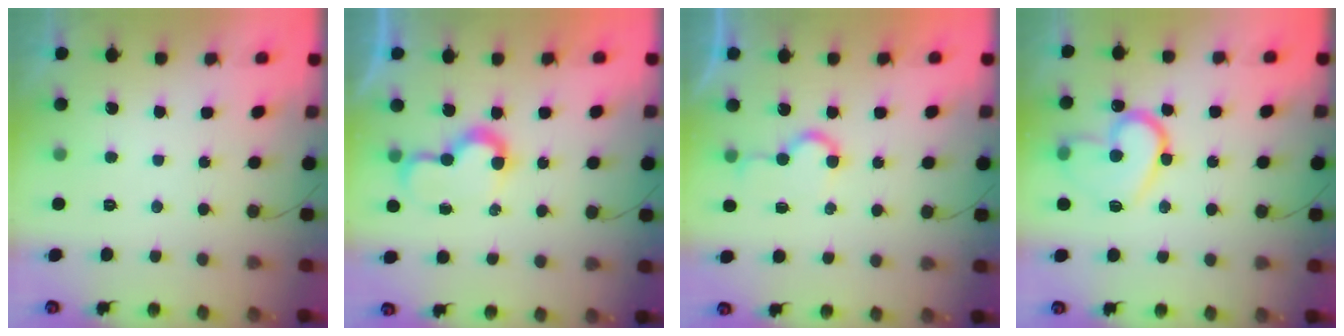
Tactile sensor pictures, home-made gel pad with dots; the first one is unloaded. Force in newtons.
{"total": 7.5, "press": 7.5, "slide": 0.3}
{"total": 5.1, "press": 5.0, "slide": 0.5}
{"total": 15.0, "press": 14.9, "slide": 1.4}